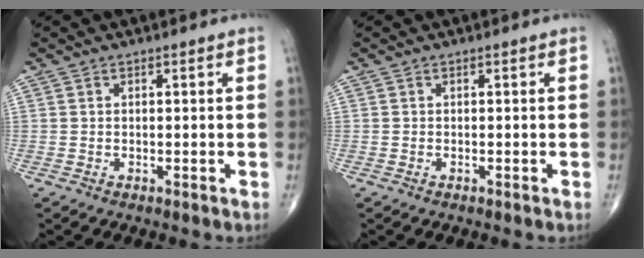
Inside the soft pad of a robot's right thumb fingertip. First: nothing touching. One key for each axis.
{"total": 0.0}